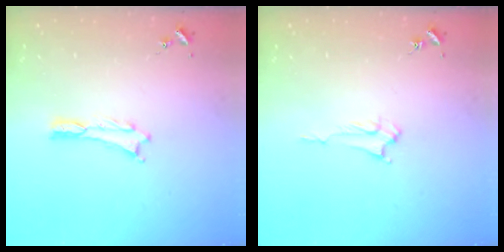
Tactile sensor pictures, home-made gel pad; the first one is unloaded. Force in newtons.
{"total": 2.4, "press": 2.4, "slide": 0.3}